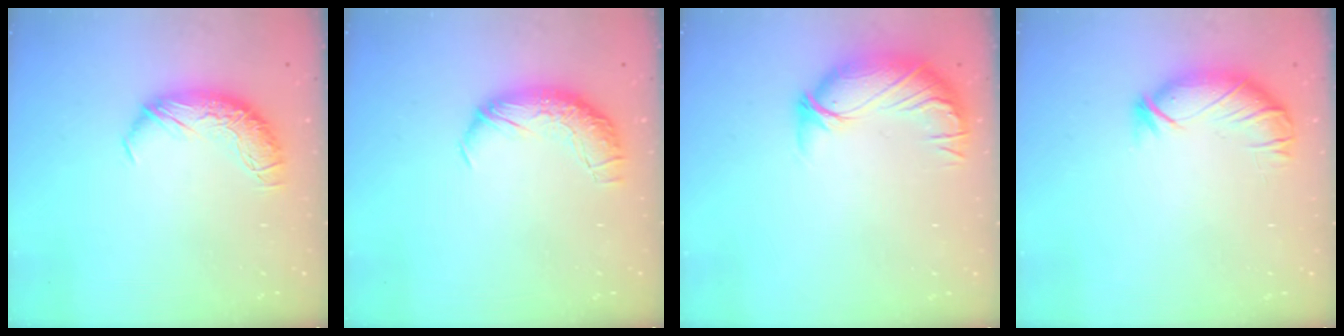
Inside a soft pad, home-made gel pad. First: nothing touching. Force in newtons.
{"total": 2.4, "press": 1.1, "slide": 2.2}
{"total": 3.2, "press": 2.4, "slide": 2.1}
{"total": 2.6, "press": 2.5, "slide": 0.9}